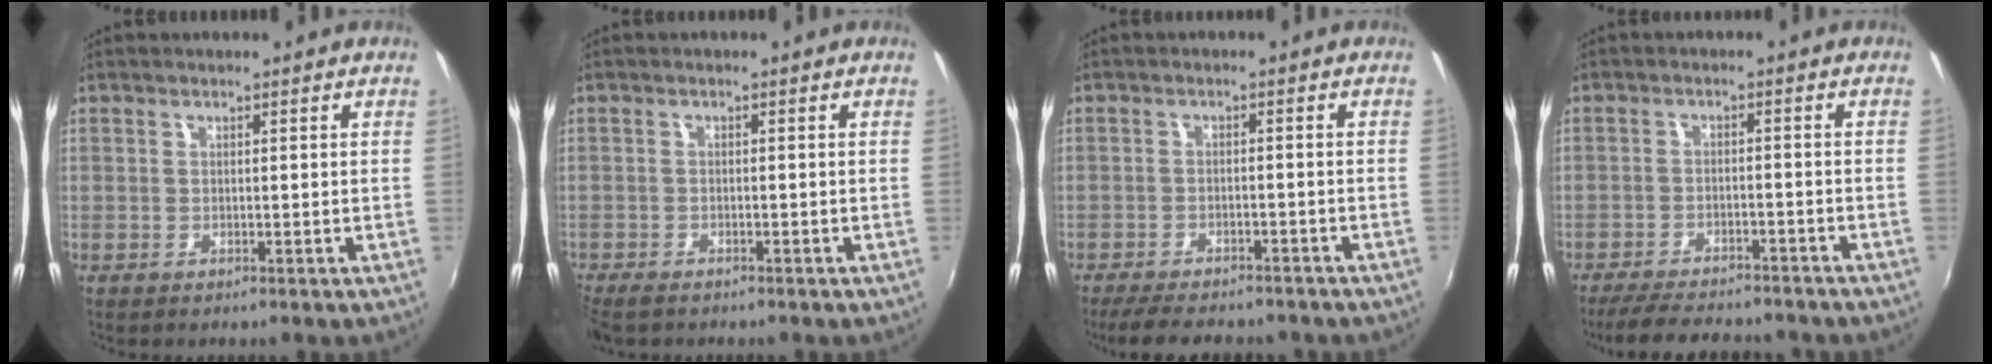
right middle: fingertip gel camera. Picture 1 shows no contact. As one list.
[{"total": 3.6, "force": [-3.0, 1.2, 1.4], "torque": [-0.040, -0.018, -0.059]}, {"total": 11.0, "force": [-9.2, 3.2, 5.1], "torque": [-0.112, -0.024, -0.136]}, {"total": 13.2, "force": [-11.4, 3.2, 5.8], "torque": [-0.123, -0.025, -0.166]}]